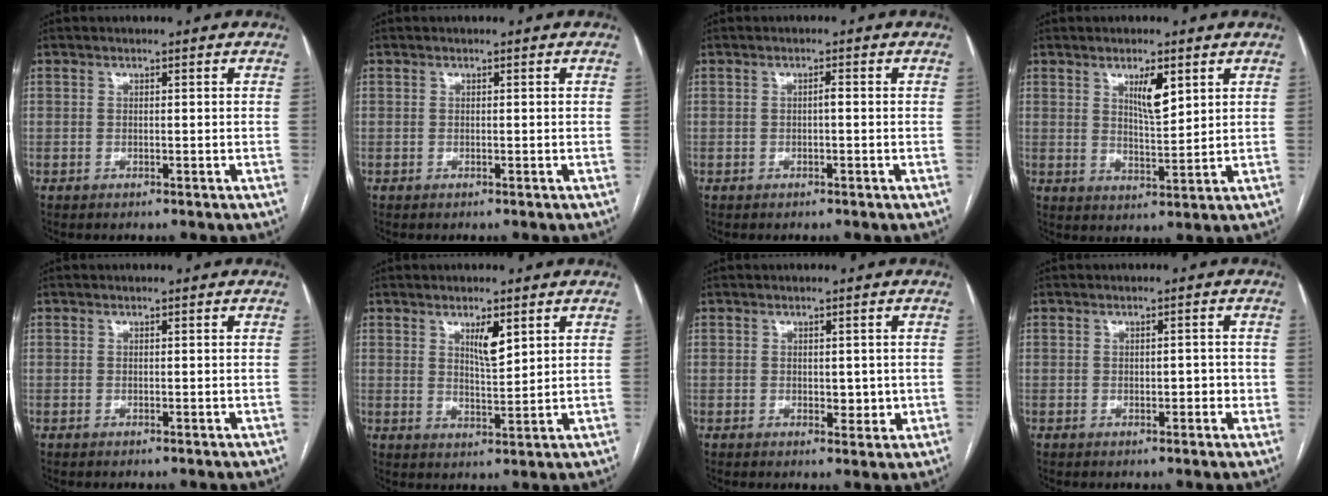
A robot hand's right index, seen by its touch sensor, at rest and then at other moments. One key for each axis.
{"total": 0.0}
{"total": 0.8, "fx": -0.2, "fy": 0.1, "fz": 0.8, "tx": -0.013, "ty": 0.002, "tz": -0.003}
{"total": 5.3, "fx": 2.6, "fy": 1.3, "fz": 4.4, "tx": -0.079, "ty": -0.005, "tz": 0.049}
{"total": 0.0}
{"total": 4.2, "fx": 2.2, "fy": 1.0, "fz": 3.5, "tx": -0.063, "ty": -0.005, "tz": 0.042}
{"total": 2.9, "fx": 0.0, "fy": 1.7, "fz": 2.3, "tx": -0.026, "ty": -0.003, "tz": 0.005}
{"total": 2.4, "fx": -0.1, "fy": 1.2, "fz": 2.1, "tx": -0.031, "ty": 0.003, "tz": -0.001}